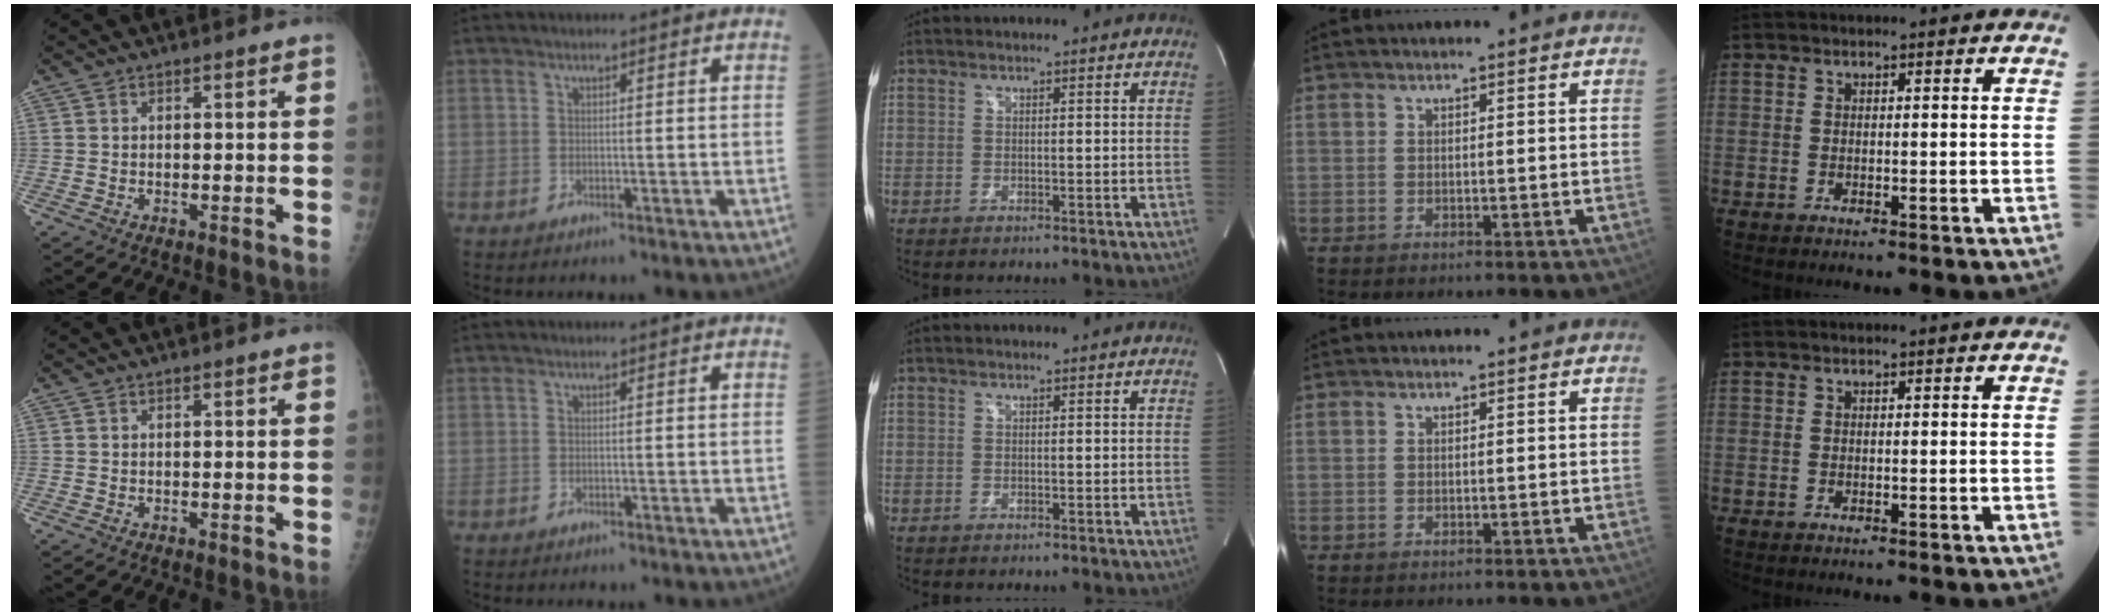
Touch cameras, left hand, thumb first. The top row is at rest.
{}